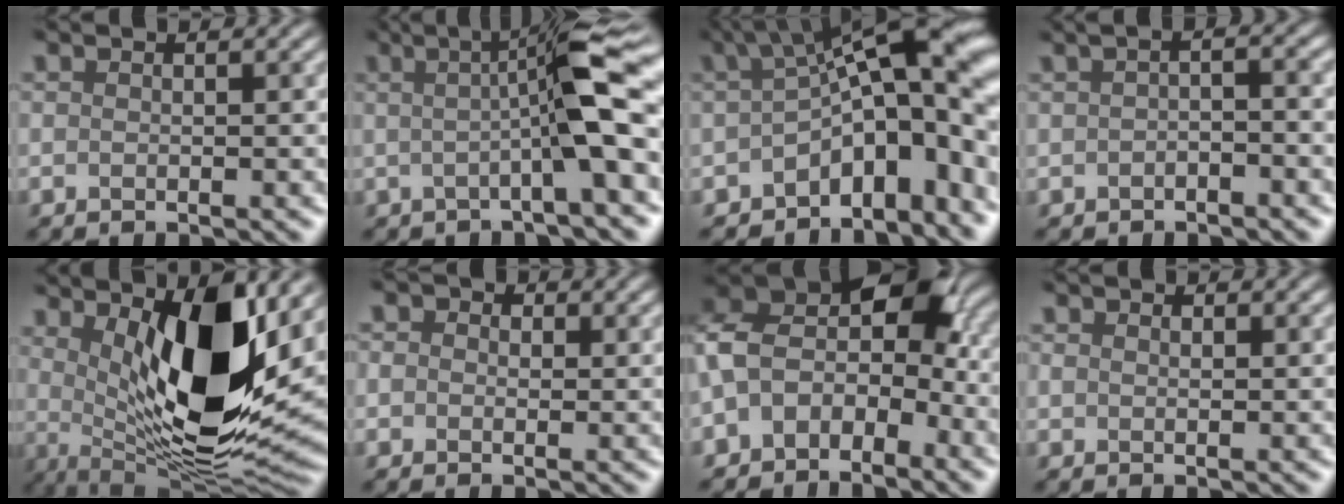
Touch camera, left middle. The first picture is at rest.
{"total": 7.8, "force": [0.9, 0.8, 7.7], "torque": [-0.098, 0.019, 0.002]}
{"total": 10.7, "force": [-1.1, 3.9, 9.9], "torque": [-0.126, 0.016, -0.019]}
{"total": 0.0}
{"total": 11.0, "force": [3.1, 3.5, 10.0], "torque": [-0.156, -0.022, 0.055]}
{"total": 1.7, "force": [1.0, 1.4, 0.2], "torque": [0.018, 0.006, -0.003]}
{"total": 7.8, "force": [-1.2, 5.4, 5.5], "torque": [-0.090, 0.003, -0.035]}
{"total": 1.2, "force": [1.0, 0.7, 0.1], "torque": [0.016, 0.004, 0.001]}